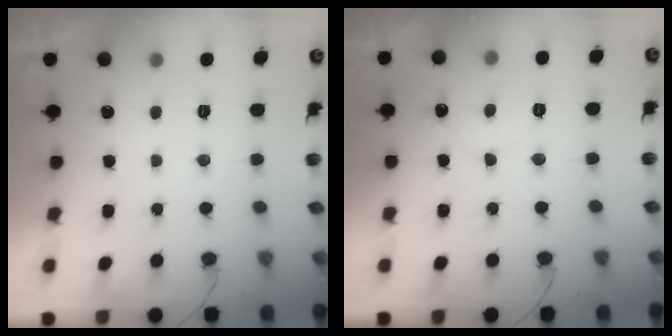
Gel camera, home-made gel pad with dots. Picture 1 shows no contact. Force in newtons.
{"total": 6.4, "press": 6.4, "slide": 0.5}